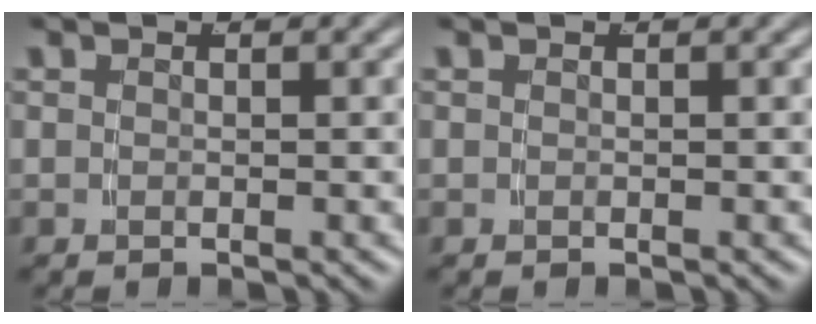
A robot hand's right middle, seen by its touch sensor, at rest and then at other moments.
{"total": 0.0}